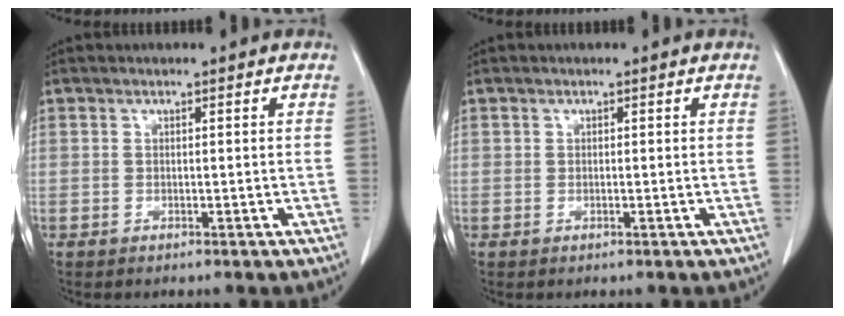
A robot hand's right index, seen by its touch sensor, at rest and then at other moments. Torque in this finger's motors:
{"motor_torque": [-0.04, 0.06, -0.01, 0.01]}